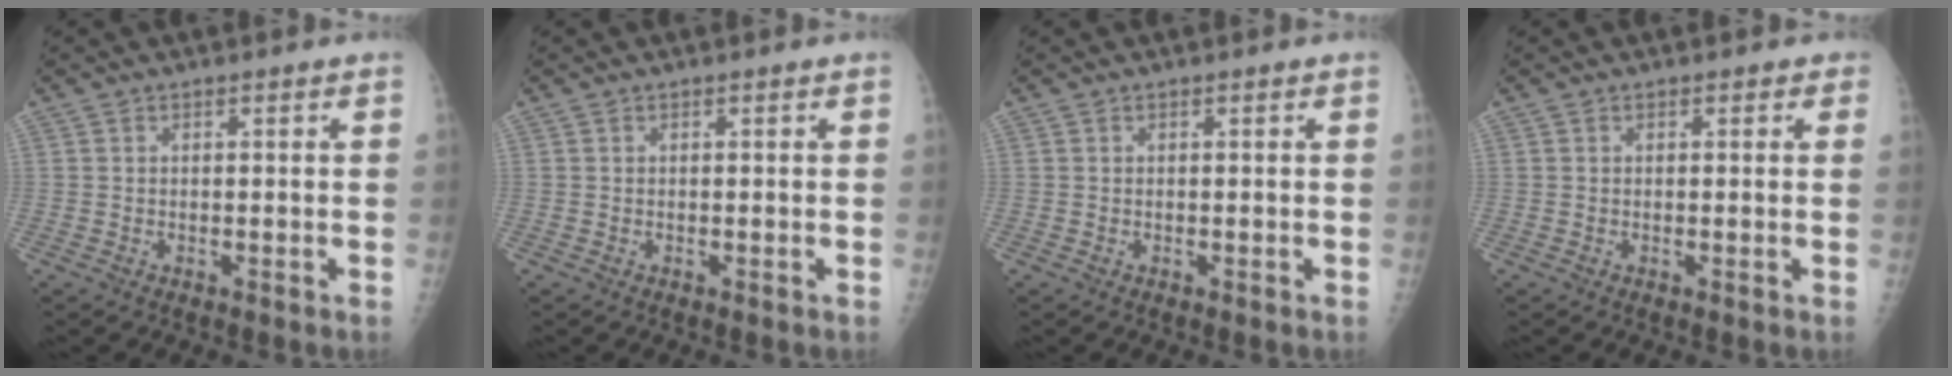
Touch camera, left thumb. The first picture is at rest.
{"total": 0.0}
{"total": 0.0}
{"total": 1.1, "force": [0.5, 0.8, 0.7], "torque": [0.006, 0.002, -0.001]}